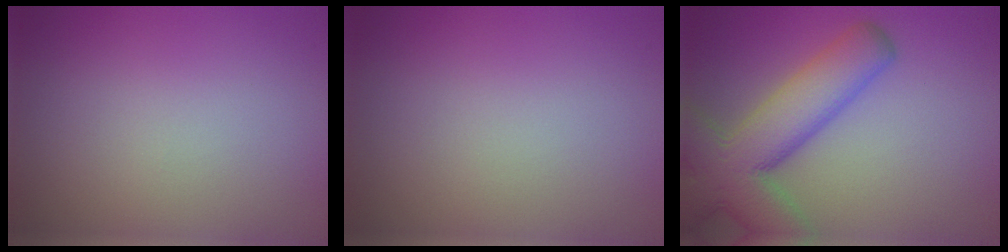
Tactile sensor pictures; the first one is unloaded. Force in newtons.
{"total": 0.0}
{"total": 9.1, "press": 9.1, "slide": 0.6}